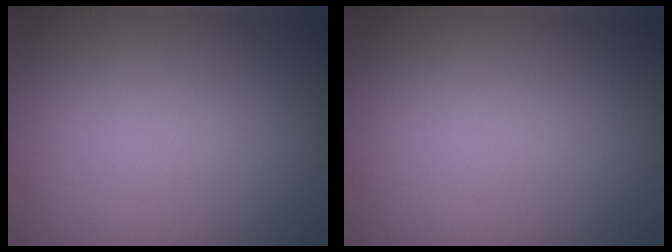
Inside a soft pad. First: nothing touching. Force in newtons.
{"total": 0.0}